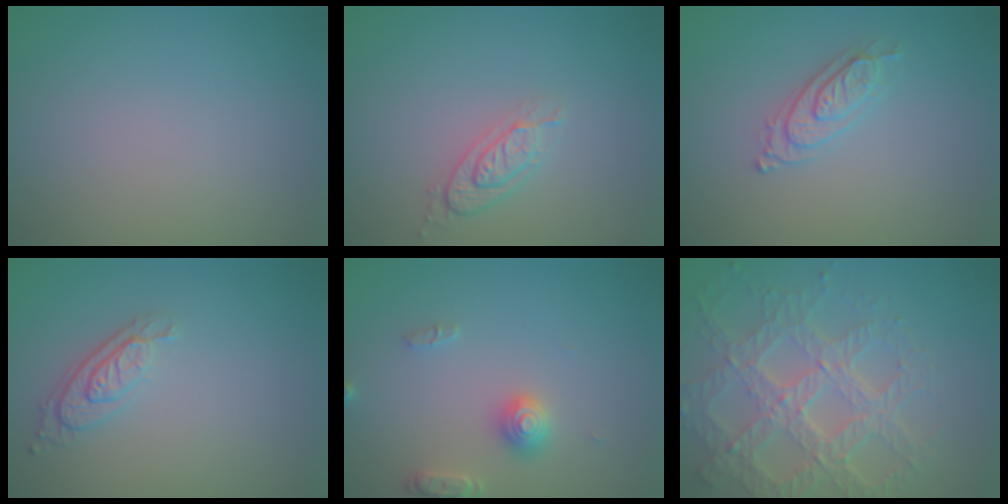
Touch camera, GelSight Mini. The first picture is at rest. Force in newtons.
{"total": 2.1, "press": 1.9, "slide": 0.9}
{"total": 2.2, "press": 2.2, "slide": 0.5}
{"total": 2.9, "press": 2.2, "slide": 1.9}
{"total": 2.8, "press": 2.8, "slide": 0.3}
{"total": 7.7, "press": 5.4, "slide": 5.4}